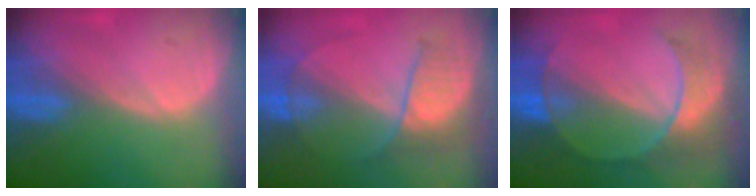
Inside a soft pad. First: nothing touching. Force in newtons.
{"total": 5.8, "press": 5.7, "slide": 1.4}
{"total": 7.3, "press": 7.2, "slide": 0.9}